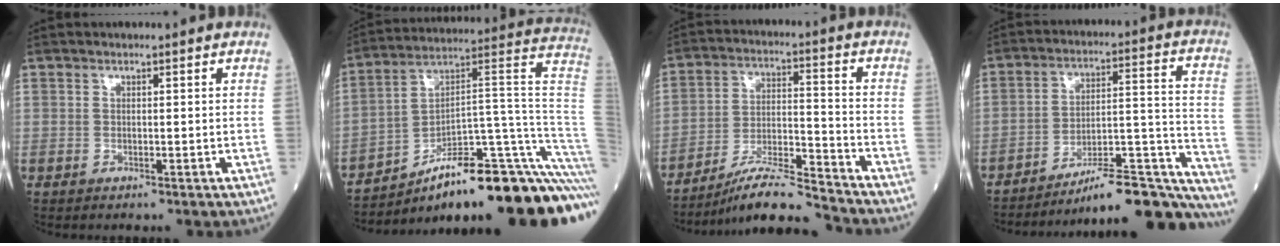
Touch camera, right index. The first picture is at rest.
{"total": 28.1, "force": [-20.2, 3.0, 19.3], "torque": [-0.161, 0.034, -0.294]}
{"total": 10.7, "force": [-9.9, -0.8, 3.9], "torque": [-0.067, 0.008, -0.176]}
{"total": 22.9, "force": [-20.9, 1.8, 9.2], "torque": [-0.056, 0.038, -0.295]}